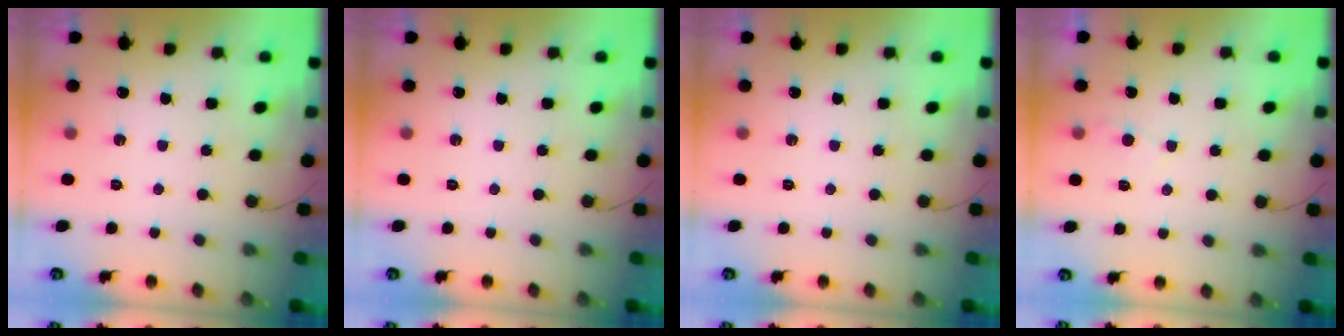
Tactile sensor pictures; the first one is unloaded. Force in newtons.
{"total": 0.0}
{"total": 0.0}
{"total": 2.0, "press": 2.0, "slide": 0.2}